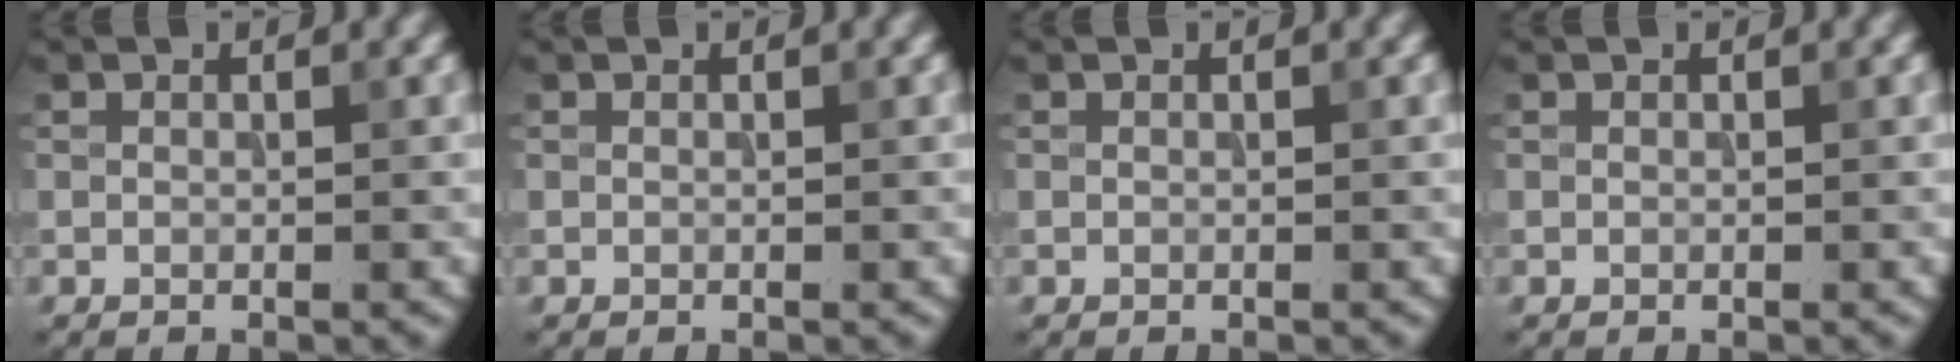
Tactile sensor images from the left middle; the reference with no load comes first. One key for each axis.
{"total": 0.0}
{"total": 0.0}
{"total": 0.0}